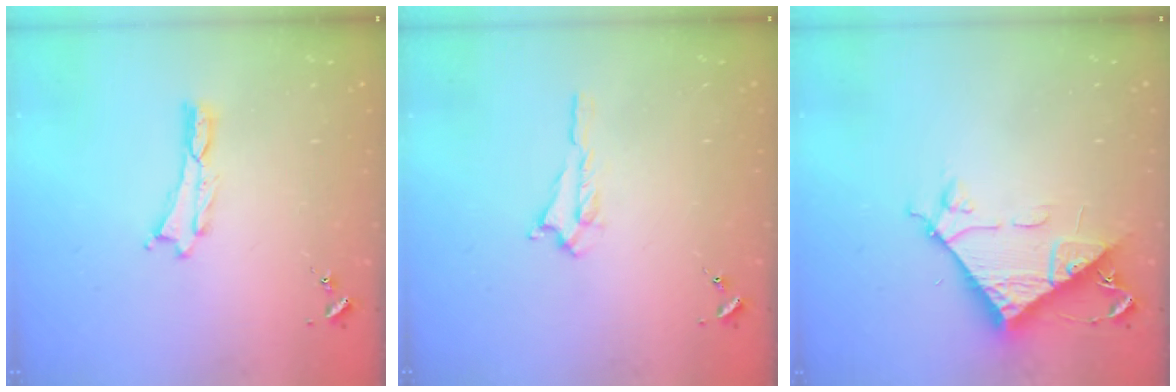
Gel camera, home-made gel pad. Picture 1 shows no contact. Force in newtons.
{"total": 0.7, "press": 0.7, "slide": 0.2}
{"total": 8.1, "press": 8.1, "slide": 0.9}